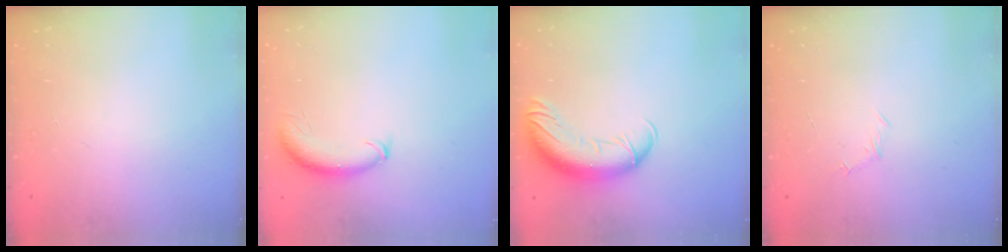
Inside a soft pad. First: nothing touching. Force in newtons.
{"total": 8.7, "press": 8.6, "slide": 1.2}
{"total": 14.8, "press": 14.3, "slide": 3.6}
{"total": 3.9, "press": 3.7, "slide": 1.0}